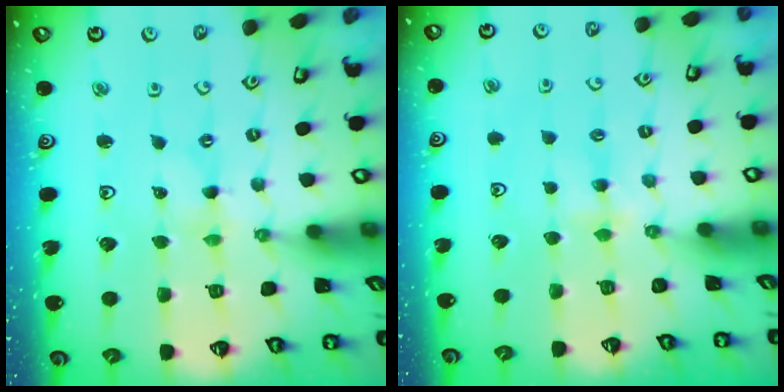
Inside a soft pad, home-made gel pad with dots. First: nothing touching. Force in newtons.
{"total": 3.8, "press": 3.8, "slide": 0.7}